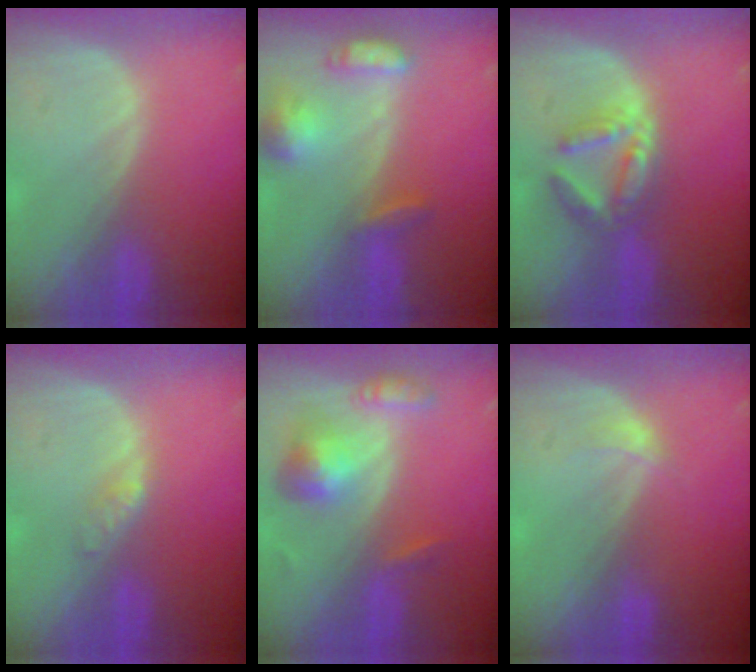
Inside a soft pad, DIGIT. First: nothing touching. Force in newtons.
{"total": 6.7, "press": 6.4, "slide": 2.0}
{"total": 5.8, "press": 5.5, "slide": 1.8}
{"total": 1.7, "press": 1.7, "slide": 0.2}
{"total": 6.5, "press": 5.9, "slide": 2.5}
{"total": 1.2, "press": 1.2, "slide": 0.1}